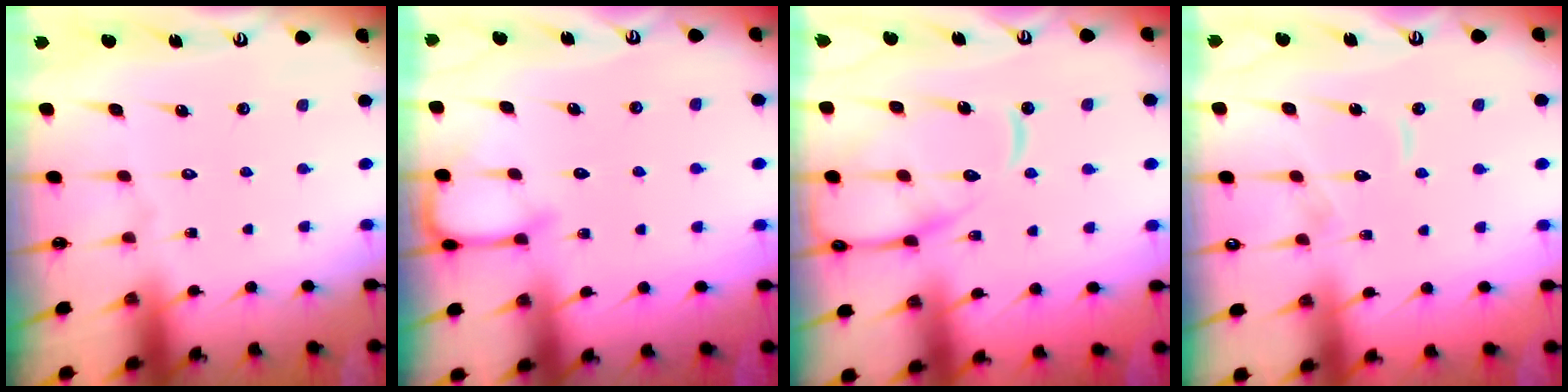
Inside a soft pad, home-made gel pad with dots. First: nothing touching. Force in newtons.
{"total": 6.7, "press": 6.6, "slide": 0.6}
{"total": 13.1, "press": 13.0, "slide": 1.3}
{"total": 6.2, "press": 6.2, "slide": 0.6}